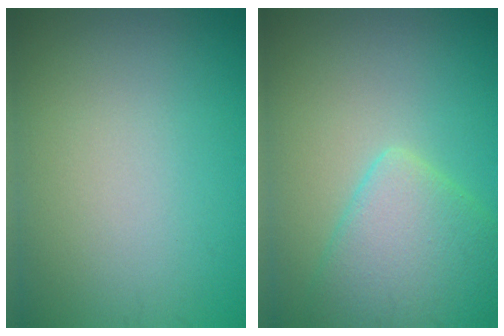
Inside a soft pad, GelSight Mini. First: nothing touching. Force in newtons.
{"total": 5.0, "press": 5.0, "slide": 0.3}